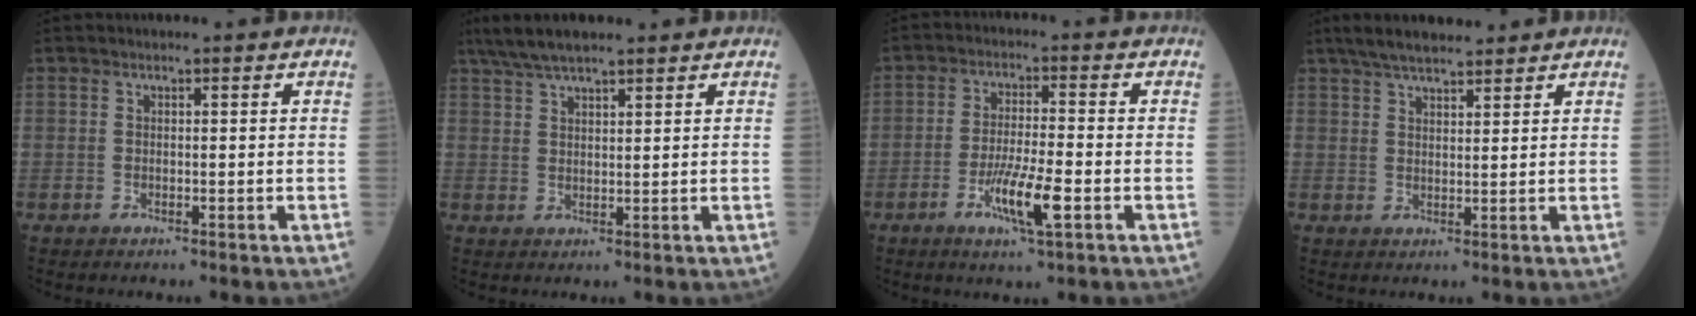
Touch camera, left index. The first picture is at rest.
{"total": 6.7, "force": [5.5, 1.0, 3.8], "torque": [-0.073, 0.029, 0.100]}
{"total": 7.4, "force": [-3.1, 0.6, 6.7], "torque": [-0.130, -0.010, -0.055]}
{"total": 6.8, "force": [5.7, 1.4, 3.3], "torque": [-0.060, 0.024, 0.099]}